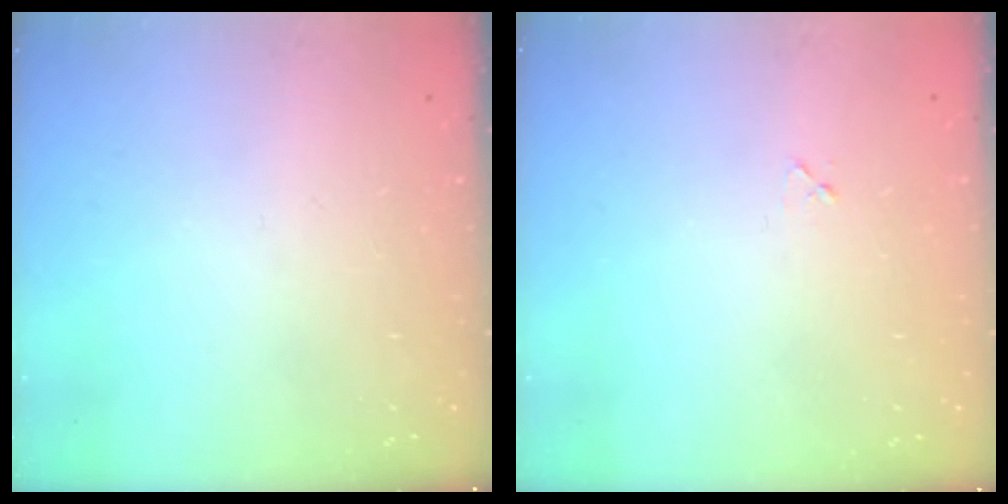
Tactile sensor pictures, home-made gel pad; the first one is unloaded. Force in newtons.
{"total": 2.2, "press": 2.2, "slide": 0.1}